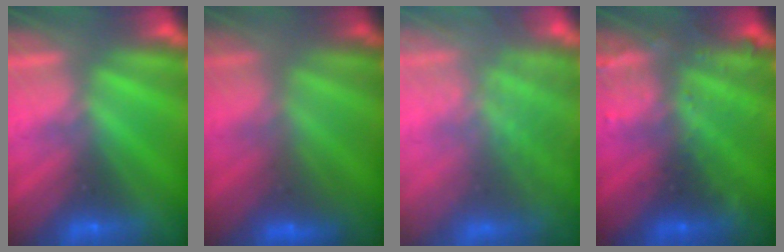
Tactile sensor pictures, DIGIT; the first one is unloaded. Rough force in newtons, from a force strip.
{"total": 2.7}
{"total": 9.8}
{"total": 2.9}